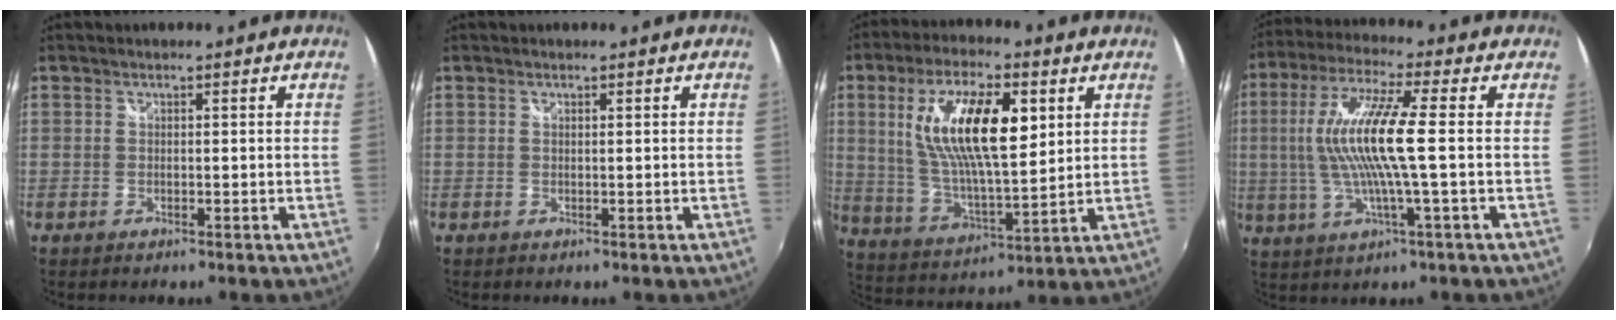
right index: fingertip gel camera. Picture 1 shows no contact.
{"total": 0.0}
{"total": 17.4, "force": [5.3, 6.0, 15.4], "torque": [-0.293, 0.007, 0.104]}
{"total": 13.4, "force": [0.1, 0.6, 13.4], "torque": [-0.257, 0.001, 0.004]}